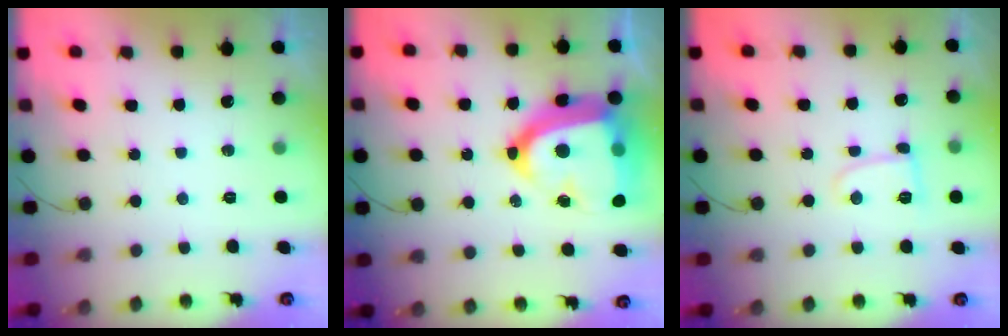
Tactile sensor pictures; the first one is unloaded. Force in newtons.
{"total": 26.5, "press": 26.4, "slide": 2.5}
{"total": 6.7, "press": 6.7, "slide": 0.6}